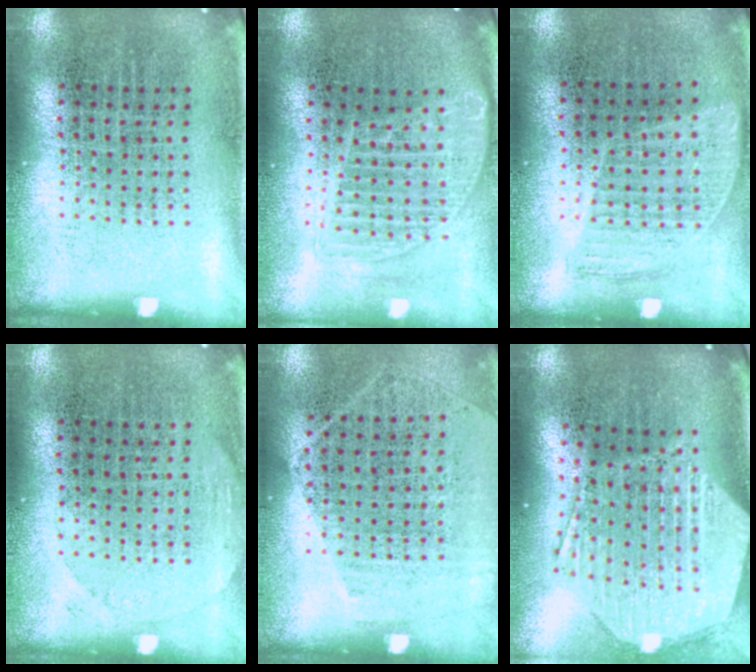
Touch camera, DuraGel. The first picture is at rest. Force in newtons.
{"total": 1.6, "press": 1.4, "slide": 0.7}
{"total": 0.9, "press": 0.8, "slide": 0.4}
{"total": 0.9, "press": 0.9, "slide": 0.1}
{"total": 1.3, "press": 1.0, "slide": 0.7}
{"total": 3.0, "press": 2.4, "slide": 1.8}